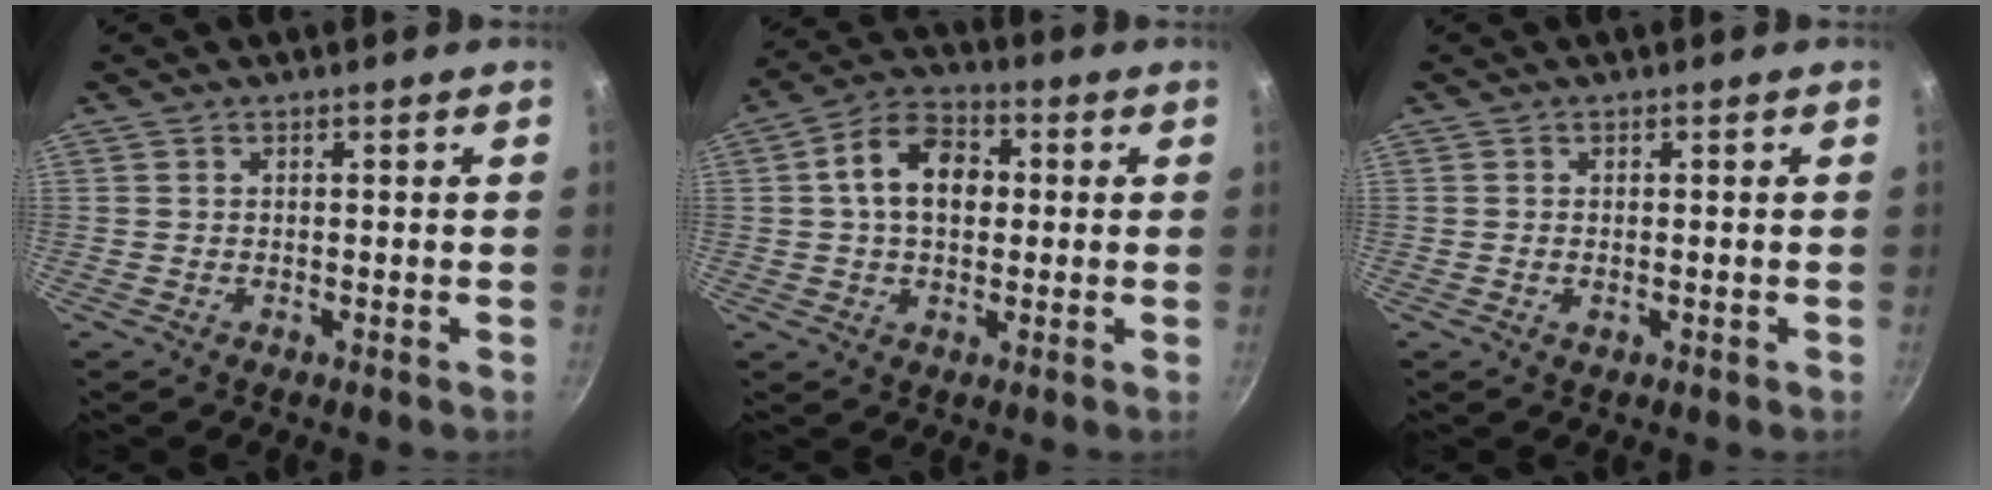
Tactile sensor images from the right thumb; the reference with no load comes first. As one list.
[{"total": 11.5, "force": [1.5, 7.9, 8.2], "torque": [-0.109, 0.022, 0.009]}, {"total": 1.0, "force": [-0.2, 0.6, 0.8], "torque": [-0.013, 0.000, -0.003]}]